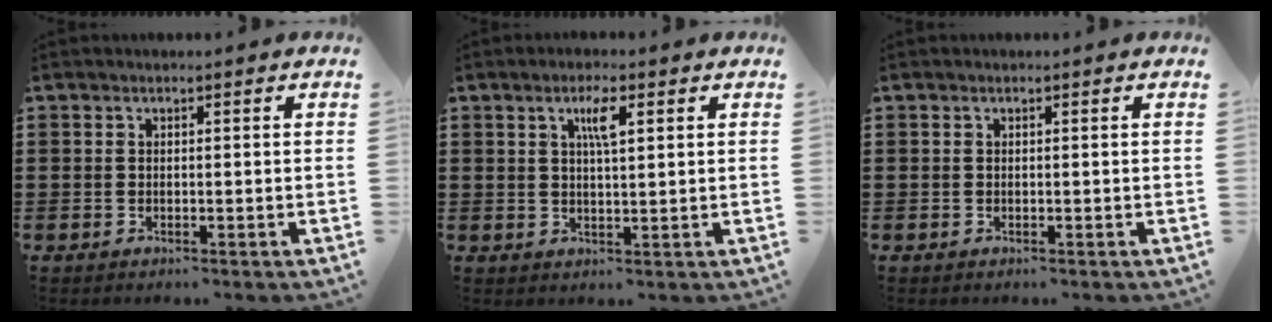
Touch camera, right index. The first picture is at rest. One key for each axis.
{"total": 3.8, "fx": 1.6, "fy": 0.9, "fz": 3.4, "tx": -0.065, "ty": 0.006, "tz": 0.022}
{"total": 0.0}